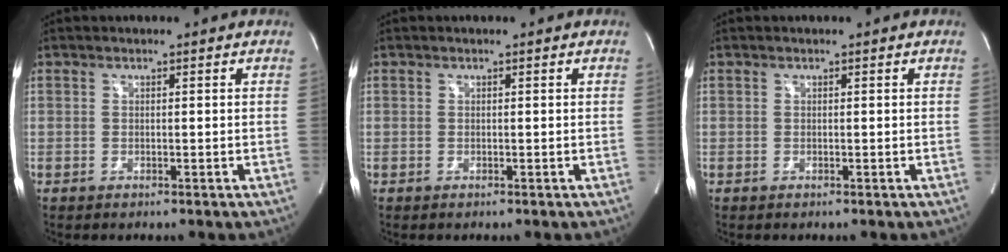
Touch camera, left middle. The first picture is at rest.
{"total": 0.0}
{"total": 0.0}